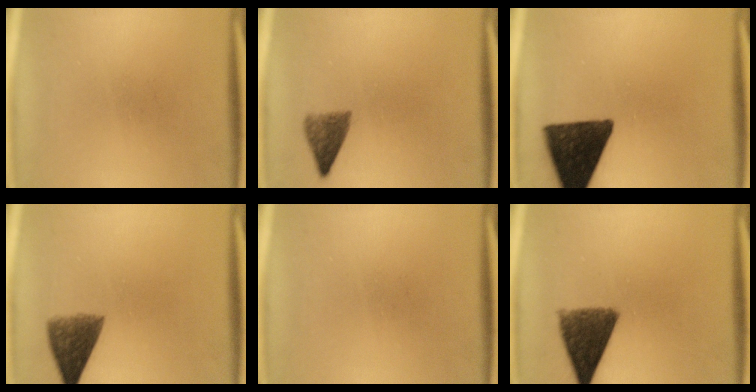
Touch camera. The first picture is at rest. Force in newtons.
{"total": 3.7}
{"total": 14.9}
{"total": 6.3}
{"total": 0.0}
{"total": 9.7}